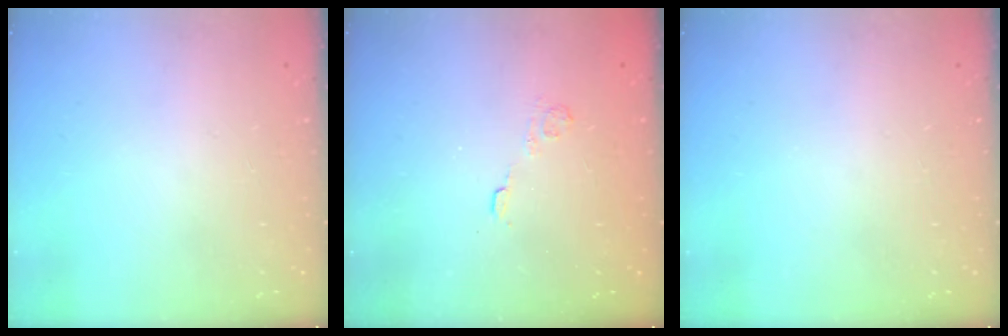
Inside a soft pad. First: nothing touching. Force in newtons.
{"total": 2.7, "press": 2.3, "slide": 1.4}
{"total": 0.0}